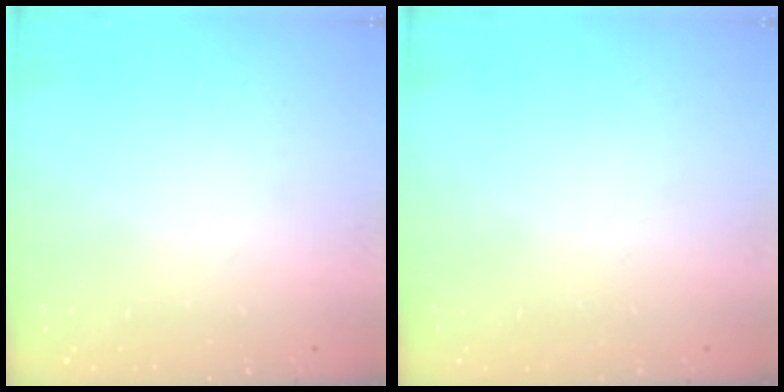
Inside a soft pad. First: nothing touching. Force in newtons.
{"total": 1.9, "press": 1.9, "slide": 0.1}